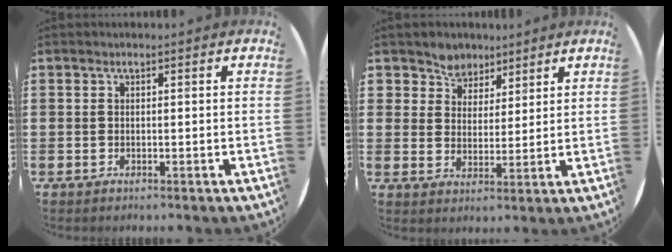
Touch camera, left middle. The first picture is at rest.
{"total": 4.7, "force": [3.8, 2.6, -0.5], "torque": [-0.014, -0.007, 0.070]}